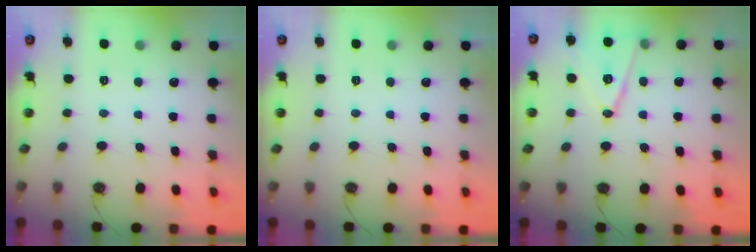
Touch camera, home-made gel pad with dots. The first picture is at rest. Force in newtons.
{"total": 0.0}
{"total": 13.1, "press": 12.7, "slide": 3.2}